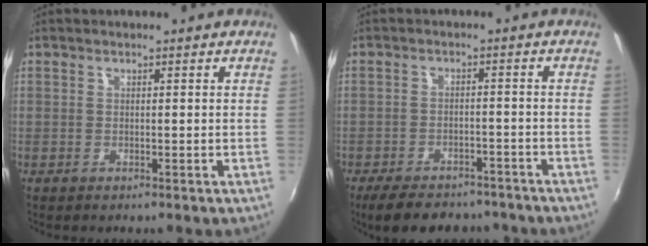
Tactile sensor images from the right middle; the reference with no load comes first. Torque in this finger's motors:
{"motor_torque": [1.05, -1.09, 0.16, 0.04]}